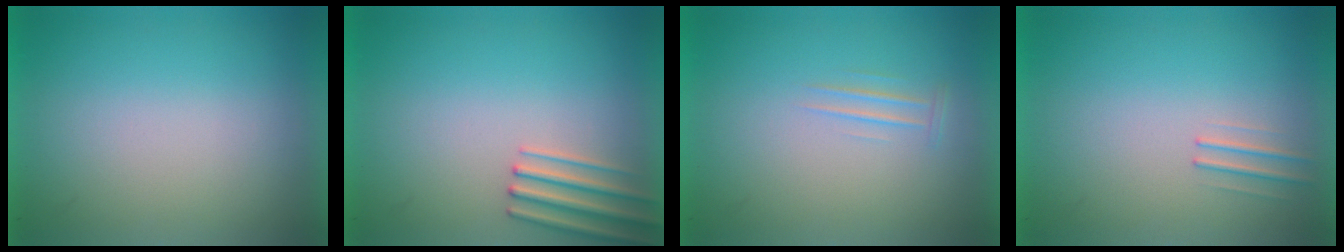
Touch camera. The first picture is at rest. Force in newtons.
{"total": 2.5}
{"total": 1.0}
{"total": 1.0}